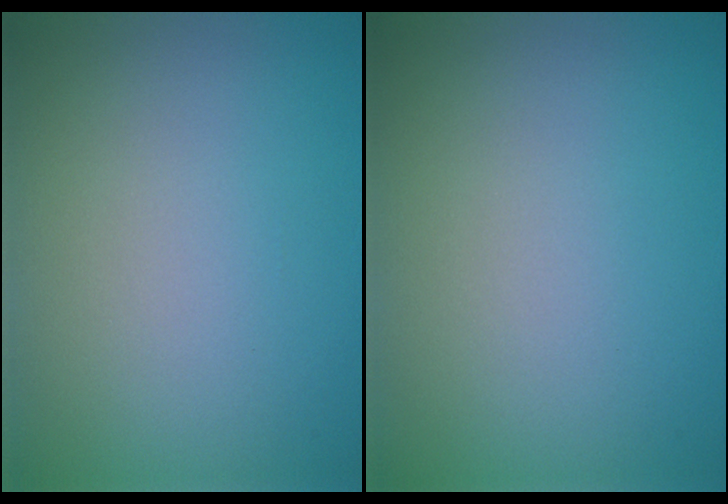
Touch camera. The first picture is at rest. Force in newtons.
{"total": 0.0}